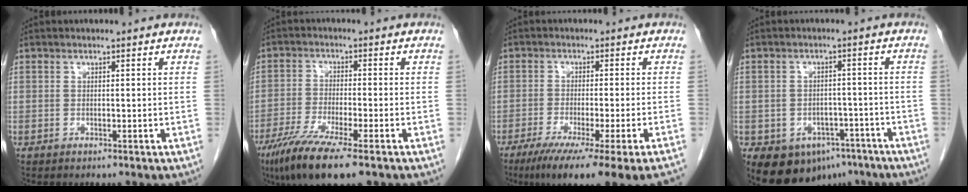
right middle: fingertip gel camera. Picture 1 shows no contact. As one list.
[{"total": 10.5, "force": [-6.9, 1.0, 7.9], "torque": [-0.143, -0.027, -0.114]}, {"total": 15.1, "force": [-11.2, -1.3, 10.1], "torque": [-0.111, -0.046, -0.170]}, {"total": 10.1, "force": [-6.5, 6.7, 4.0], "torque": [-0.054, 0.015, -0.086]}]